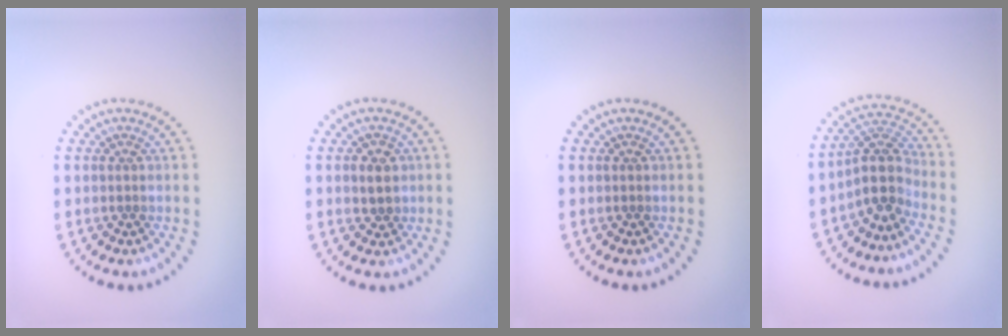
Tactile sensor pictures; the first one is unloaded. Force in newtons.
{"total": 1.6, "press": 1.5, "slide": 0.5}
{"total": 0.0}
{"total": 3.8, "press": 2.9, "slide": 2.4}